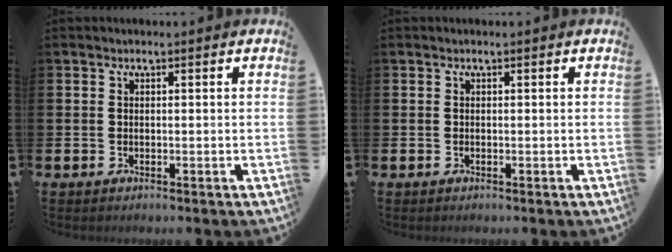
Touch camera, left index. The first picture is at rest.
{"total": 0.0}